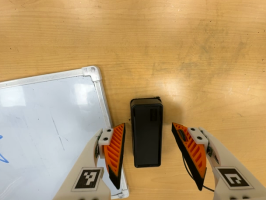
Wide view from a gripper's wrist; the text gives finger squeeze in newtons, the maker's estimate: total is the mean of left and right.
{"total": 0.0}